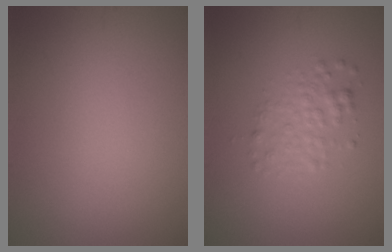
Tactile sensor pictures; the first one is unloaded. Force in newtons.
{"total": 2.3, "press": 2.3, "slide": 0.1}